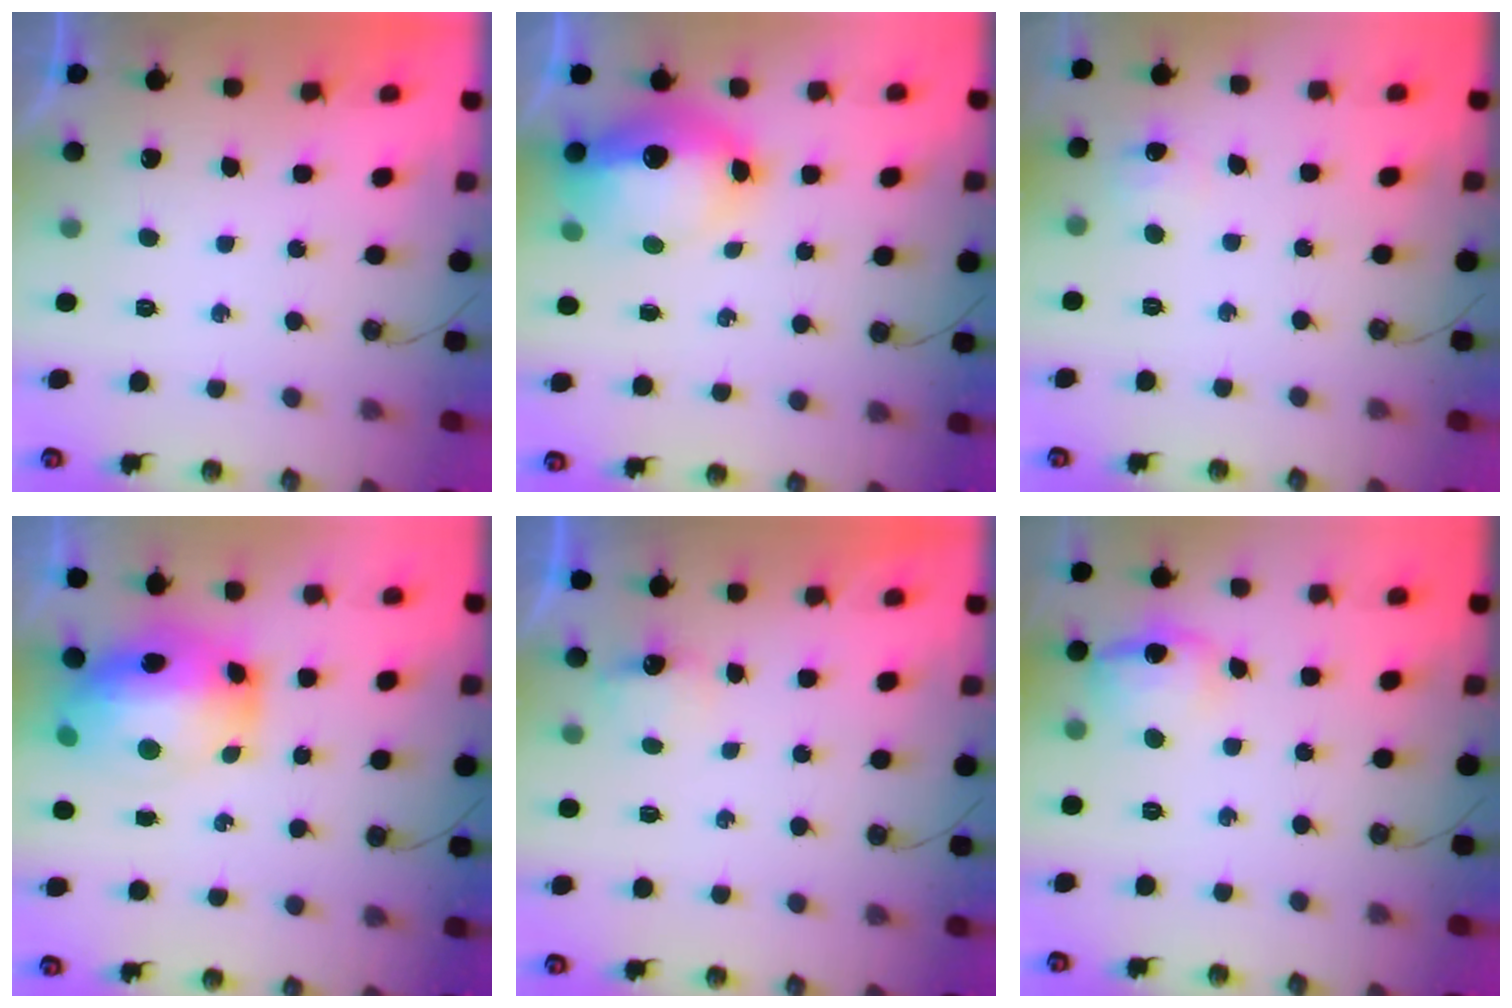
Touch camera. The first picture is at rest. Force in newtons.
{"total": 15.3, "press": 15.2, "slide": 1.6}
{"total": 5.2, "press": 5.2, "slide": 0.7}
{"total": 17.2, "press": 17.2, "slide": 1.6}
{"total": 2.6, "press": 2.6, "slide": 0.4}
{"total": 11.7, "press": 11.7, "slide": 0.8}